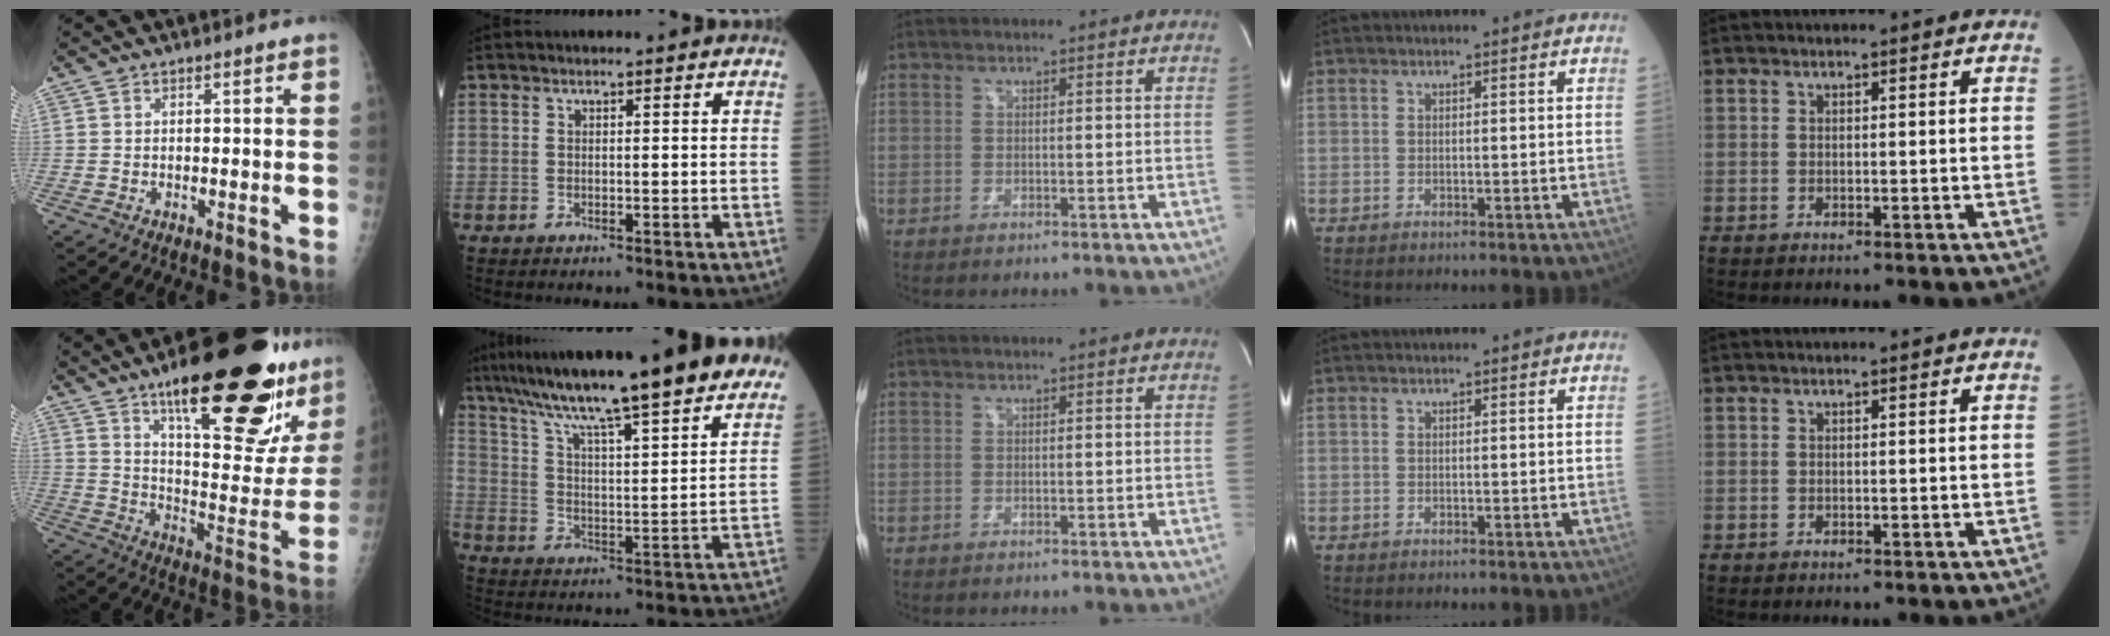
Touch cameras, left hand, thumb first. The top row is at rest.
{"thumb": {"total": 31.2, "force": [18.8, 8.6, 23.4], "torque": [-0.277, -0.069, 0.281]}, "index": {"total": 26.4, "force": [21.8, 1.6, 14.8], "torque": [-0.238, -0.006, 0.309]}}